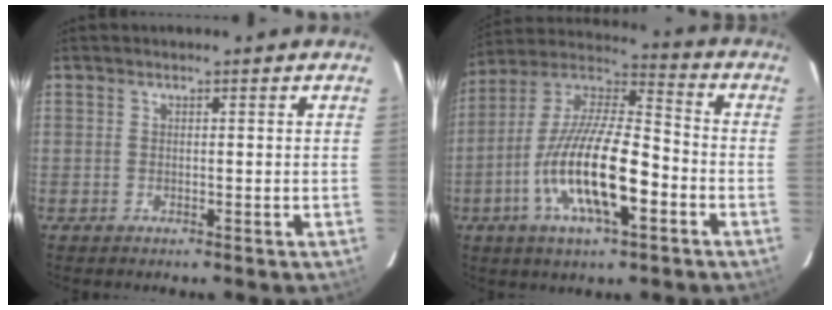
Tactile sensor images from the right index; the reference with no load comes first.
{"total": 18.4, "force": [-6.4, 5.7, 16.3], "torque": [-0.319, -0.014, -0.124]}